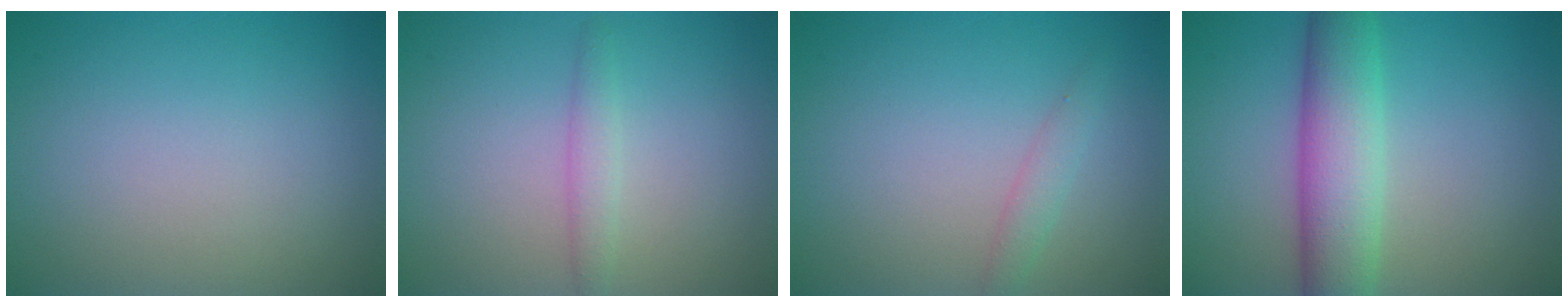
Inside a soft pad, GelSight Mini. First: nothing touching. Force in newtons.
{"total": 1.4, "press": 1.4, "slide": 0.0}
{"total": 1.4, "press": 1.4, "slide": 0.0}
{"total": 6.5, "press": 6.5, "slide": 0.2}